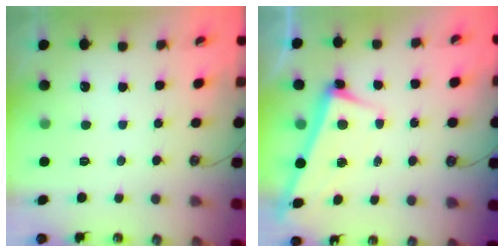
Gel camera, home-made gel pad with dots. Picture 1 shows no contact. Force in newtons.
{"total": 2.5, "press": 2.4, "slide": 0.7}